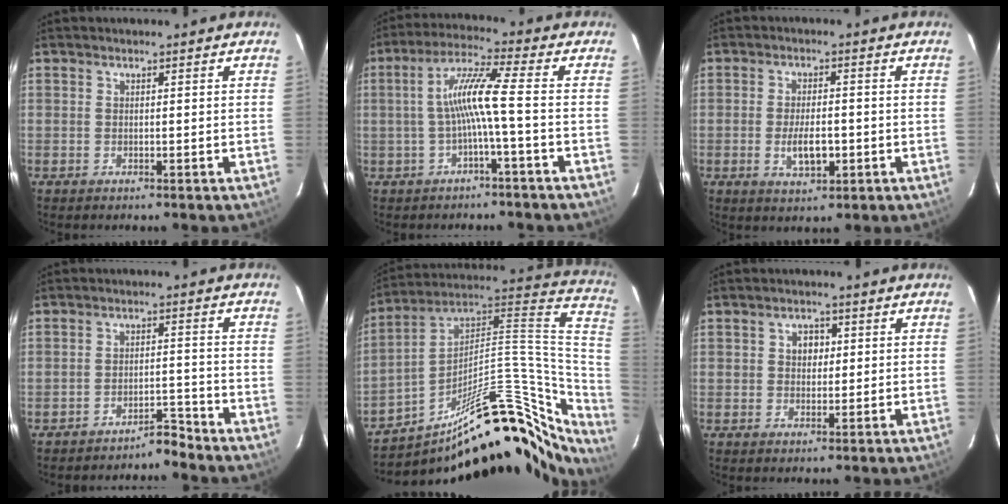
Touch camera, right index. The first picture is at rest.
{"total": 7.7, "force": [-1.6, -1.0, 7.5], "torque": [-0.160, 0.011, -0.025]}
{"total": 5.9, "force": [-1.4, 2.5, 5.1], "torque": [-0.099, -0.005, -0.020]}
{"total": 3.9, "force": [-3.9, 0.3, 0.5], "torque": [-0.016, 0.006, -0.060]}
{"total": 32.3, "force": [-17.7, 13.3, 23.6], "torque": [-0.325, 0.034, -0.257]}
{"total": 3.1, "force": [0.7, 2.6, 1.4], "torque": [-0.018, 0.010, 0.011]}